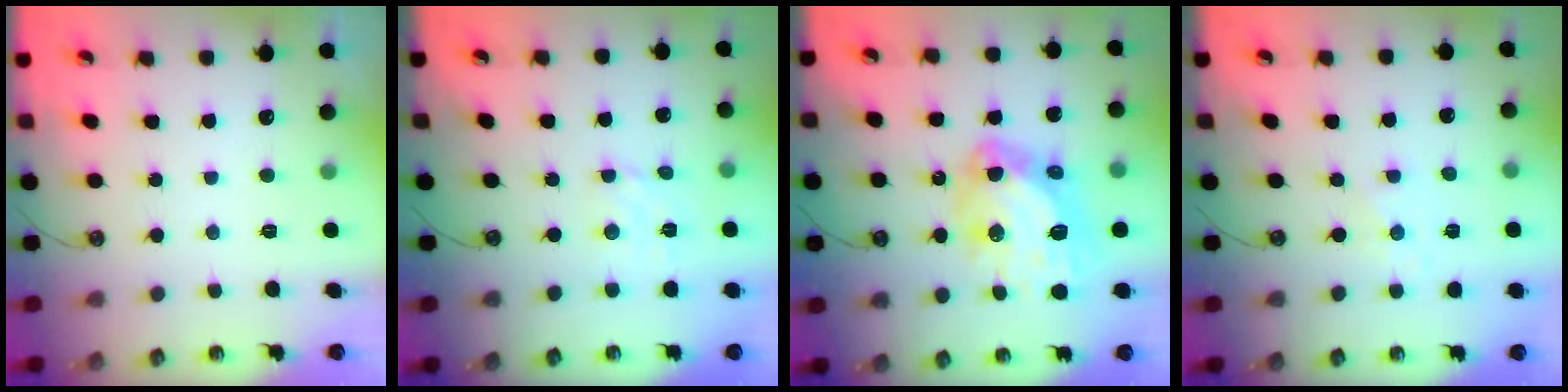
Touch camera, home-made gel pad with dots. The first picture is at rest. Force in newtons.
{"total": 2.6, "press": 2.6, "slide": 0.4}
{"total": 17.4, "press": 17.3, "slide": 2.2}
{"total": 1.9, "press": 1.9, "slide": 0.5}